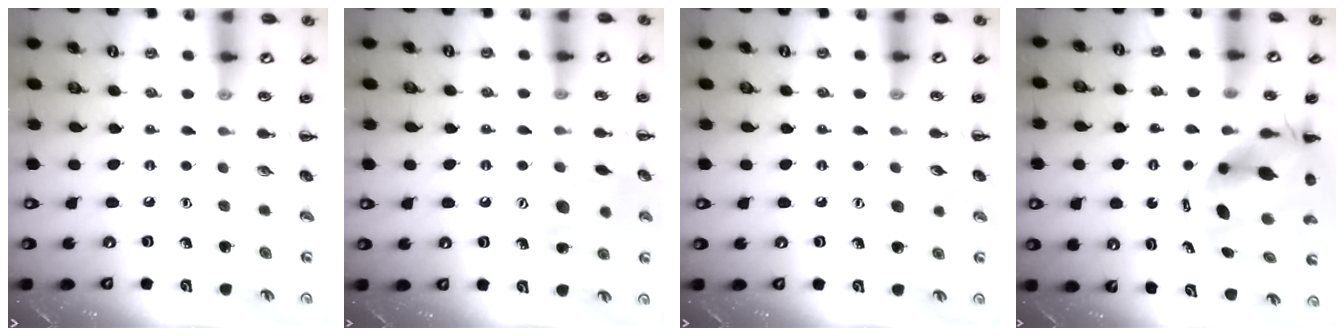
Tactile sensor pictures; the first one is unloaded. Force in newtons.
{"total": 11.4, "press": 11.4, "slide": 0.6}
{"total": 4.8, "press": 4.7, "slide": 1.2}
{"total": 10.7, "press": 10.3, "slide": 2.8}